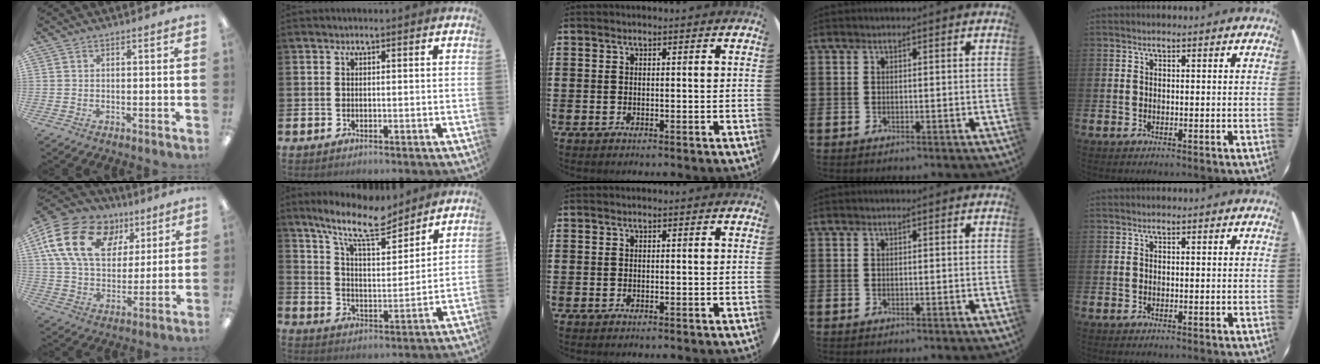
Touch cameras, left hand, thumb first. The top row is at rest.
{"thumb": {"total": 21.2, "force": [8.8, 14.6, 12.6], "torque": [-0.239, -0.015, 0.160]}, "index": {"total": 11.5, "force": [9.7, 2.7, 5.4], "torque": [-0.127, -0.047, 0.173]}}